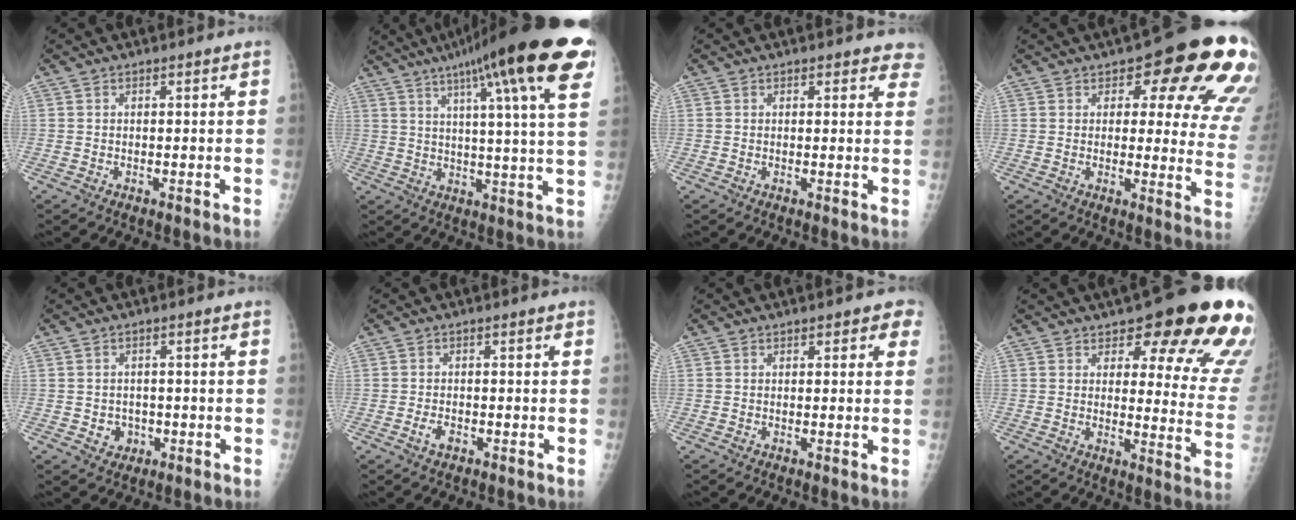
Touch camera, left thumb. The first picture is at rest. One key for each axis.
{"total": 23.5, "fx": 12.6, "fy": 3.0, "fz": 19.6, "tx": -0.287, "ty": -0.013, "tz": 0.165}
{"total": 4.1, "fx": 3.5, "fy": 1.9, "fz": 1.2, "tx": 0.028, "ty": -0.011, "tz": 0.025}
{"total": 19.5, "fx": 9.3, "fy": 7.8, "fz": 15.2, "tx": -0.137, "ty": -0.040, "tz": 0.100}
{"total": 3.1, "fx": -0.8, "fy": 2.8, "fz": 1.1, "tx": 0.000, "ty": 0.005, "tz": -0.005}
{"total": 2.0, "fx": -1.0, "fy": 1.1, "fz": 1.3, "tx": -0.027, "ty": 0.005, "tz": -0.018}
{"total": 2.9, "fx": 1.5, "fy": 1.6, "fz": 1.9, "tx": 0.004, "ty": -0.001, "tz": 0.012}
{"total": 20.8, "fx": 13.1, "fy": 6.9, "fz": 14.6, "tx": -0.136, "ty": -0.068, "tz": 0.151}